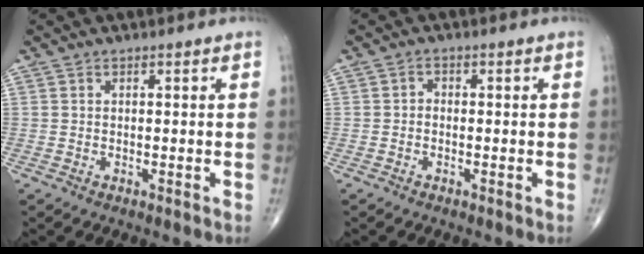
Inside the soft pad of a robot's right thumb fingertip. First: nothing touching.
{"total": 1.1, "force": [-0.4, 0.9, 0.6], "torque": [0.000, 0.004, -0.010]}